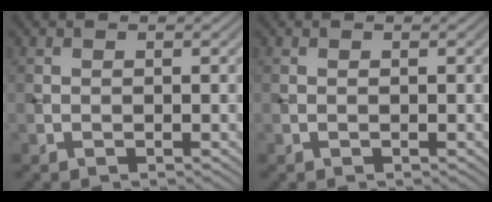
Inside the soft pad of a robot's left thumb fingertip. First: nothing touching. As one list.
[{"total": 0.0}]